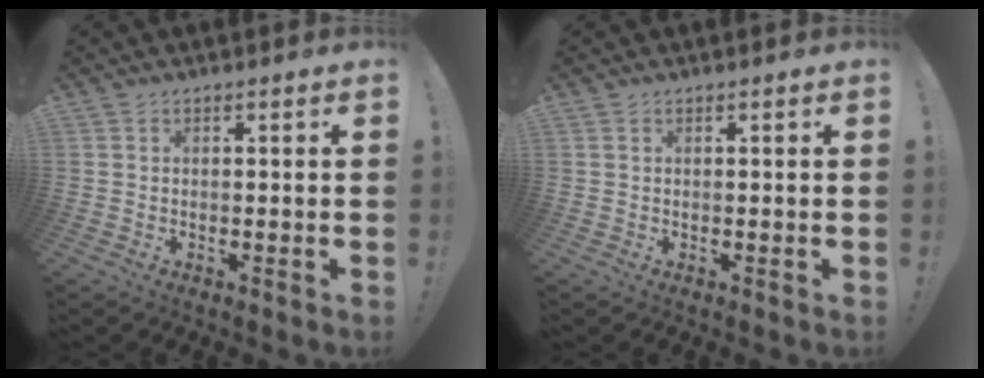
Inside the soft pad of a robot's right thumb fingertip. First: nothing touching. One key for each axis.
{"total": 0.0}